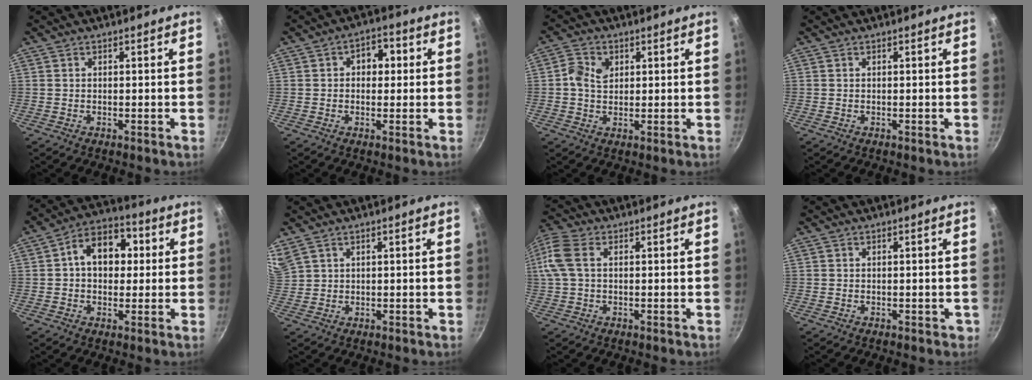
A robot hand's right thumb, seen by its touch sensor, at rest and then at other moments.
{"total": 5.3, "force": [0.9, 3.9, 3.5], "torque": [-0.014, 0.010, 0.005]}
{"total": 7.2, "force": [0.0, 6.5, 3.1], "torque": [-0.026, 0.020, -0.024]}
{"total": 0.0}
{"total": 11.3, "force": [1.8, 8.1, 7.6], "torque": [-0.070, 0.022, 0.012]}
{"total": 5.6, "force": [4.0, 3.1, 2.4], "torque": [-0.051, 0.011, 0.089]}
{"total": 9.0, "force": [1.9, 5.3, 7.0], "torque": [-0.156, 0.021, 0.029]}
{"total": 0.7, "force": [-0.1, 0.6, 0.4], "torque": [0.003, 0.002, 0.001]}